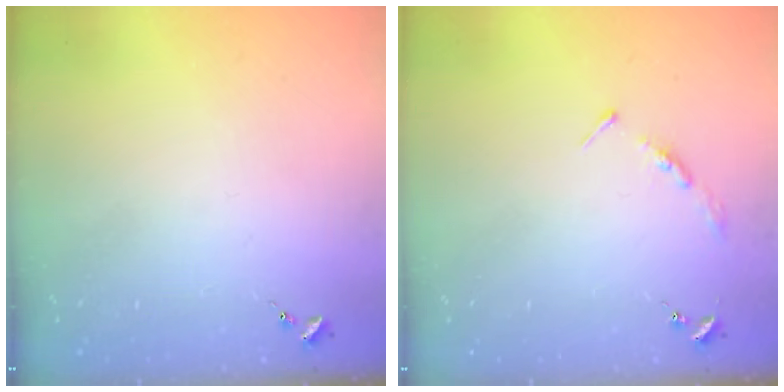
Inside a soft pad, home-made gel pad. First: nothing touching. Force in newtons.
{"total": 3.5, "press": 3.5, "slide": 0.4}